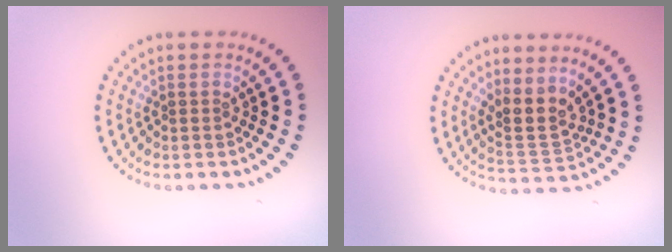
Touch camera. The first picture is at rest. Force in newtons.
{"total": 3.0, "press": 2.1, "slide": 2.1}